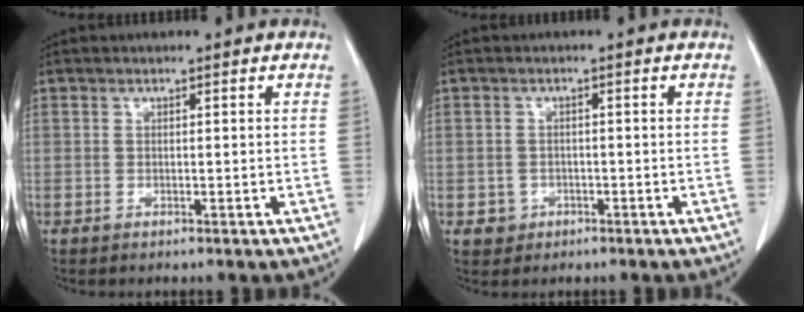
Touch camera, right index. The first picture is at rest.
{"total": 2.4, "force": [-0.9, 2.2, 0.2], "torque": [0.004, 0.010, -0.010]}